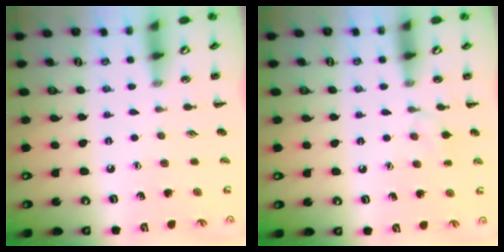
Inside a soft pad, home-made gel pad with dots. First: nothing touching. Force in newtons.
{"total": 6.6, "press": 6.2, "slide": 2.1}